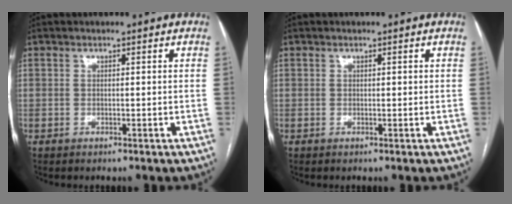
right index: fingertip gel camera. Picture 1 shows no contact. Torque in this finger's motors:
{"motor_torque": [0.06, 0.15, -0.03, -0.01]}